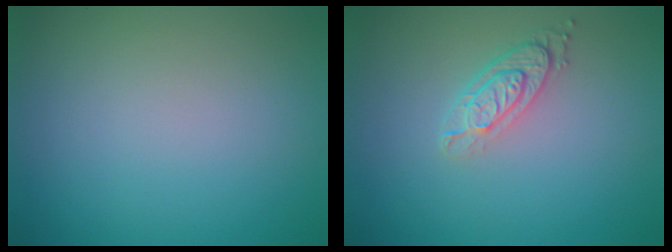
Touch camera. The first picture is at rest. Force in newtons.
{"total": 2.9, "press": 2.2, "slide": 1.9}